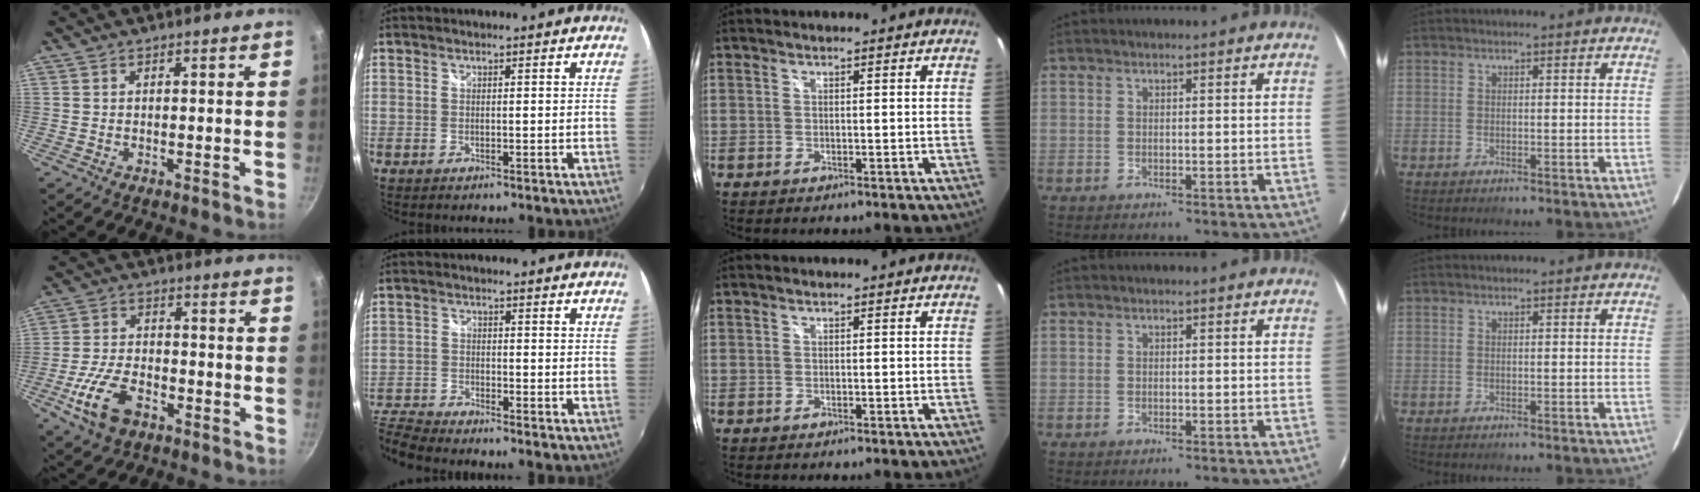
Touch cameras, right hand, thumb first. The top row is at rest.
{"thumb": {"total": 10.6, "force": [-4.8, 6.0, 7.4], "torque": [-0.141, 0.021, -0.089]}, "index": {"total": 8.4, "force": [-8.0, 1.1, 2.4], "torque": [-0.079, -0.018, -0.162]}}